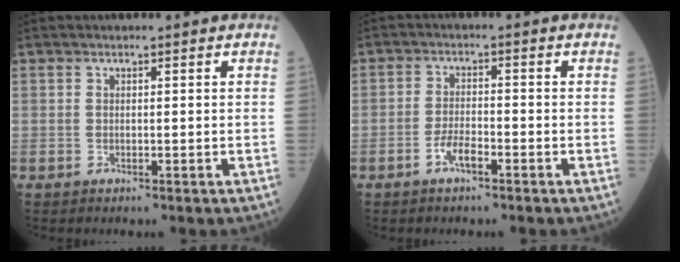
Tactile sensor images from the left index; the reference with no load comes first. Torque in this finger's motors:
{"motor_torque": [0.39, 0.13, 0.07, 0.02]}